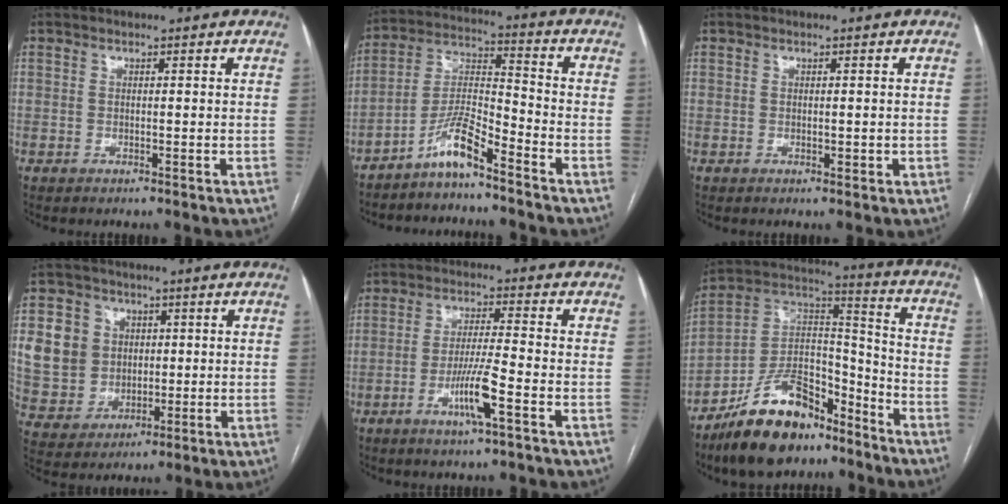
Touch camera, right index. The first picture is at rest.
{"total": 7.6, "force": [-5.8, 0.6, 4.9], "torque": [-0.107, 0.003, -0.115]}
{"total": 1.2, "force": [-0.1, 0.7, 1.0], "torque": [-0.015, 0.002, 0.003]}
{"total": 10.0, "force": [2.1, 9.1, 3.7], "torque": [-0.098, 0.026, 0.052]}
{"total": 6.9, "force": [-3.1, -0.2, 6.2], "torque": [-0.119, -0.006, -0.058]}
{"total": 17.6, "force": [-12.9, 7.5, 9.3], "torque": [-0.163, 0.039, -0.222]}